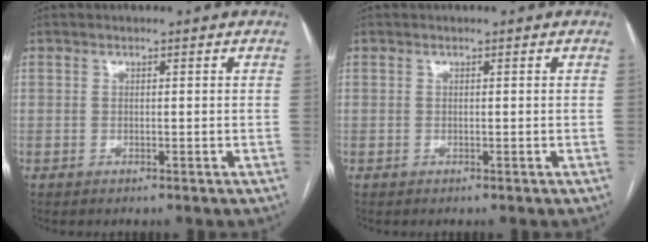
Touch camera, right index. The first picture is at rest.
{"total": 0.0}